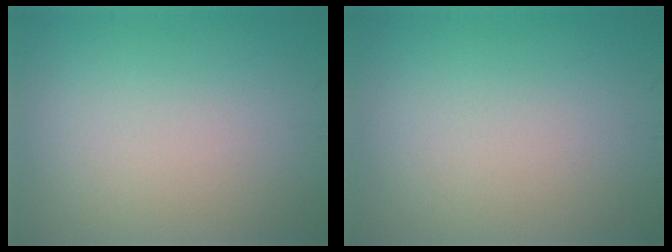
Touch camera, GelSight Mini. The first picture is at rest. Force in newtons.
{"total": 0.0}